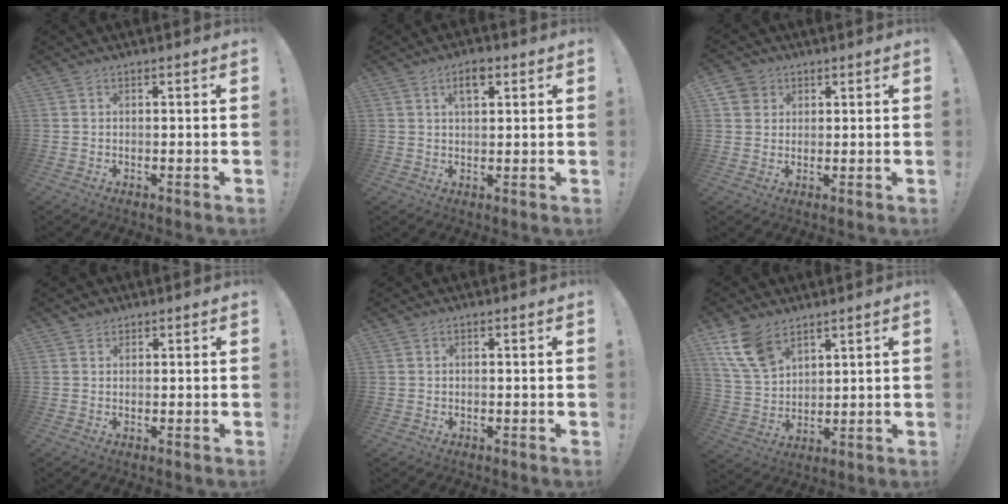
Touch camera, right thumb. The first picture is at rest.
{"total": 4.8, "force": [2.3, 2.3, 3.5], "torque": [-0.046, -0.005, 0.036]}
{"total": 4.8, "force": [2.3, 4.2, 0.9], "torque": [-0.011, -0.010, 0.044]}
{"total": 1.9, "force": [1.5, 1.2, 0.0], "torque": [0.005, -0.003, 0.028]}
{"total": 0.5, "force": [0.1, 0.5, -0.1], "torque": [0.004, 0.000, 0.000]}
{"total": 12.2, "force": [7.9, 7.0, 6.1], "torque": [-0.129, -0.032, 0.154]}